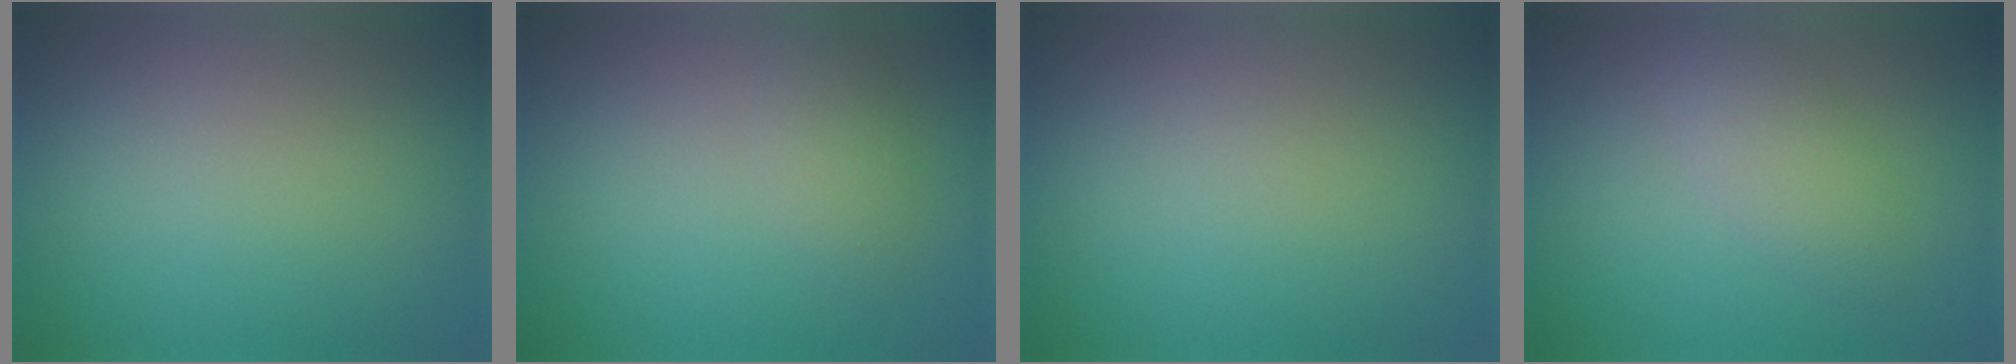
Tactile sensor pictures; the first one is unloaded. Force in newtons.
{"total": 1.9, "press": 1.9, "slide": 0.1}
{"total": 0.0}
{"total": 2.7, "press": 2.6, "slide": 0.1}